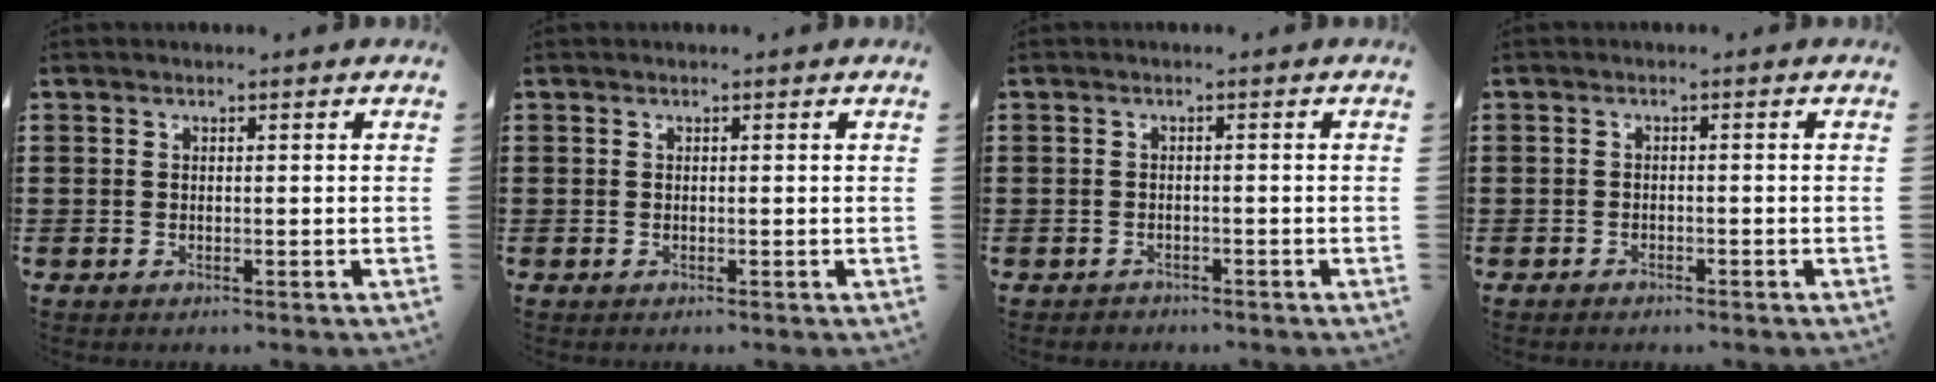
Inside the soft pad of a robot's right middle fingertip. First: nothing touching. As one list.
[{"total": 0.0}, {"total": 0.9, "force": [-0.8, 0.4, 0.0], "torque": [-0.002, 0.002, -0.020]}, {"total": 1.1, "force": [-1.0, 0.5, -0.1], "torque": [0.000, 0.004, -0.023]}]